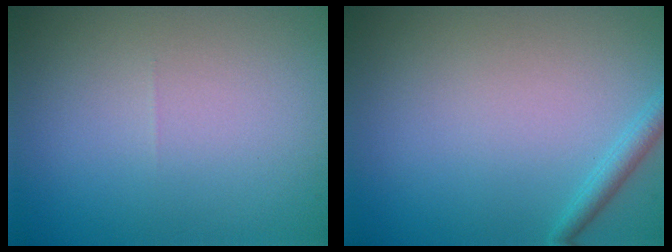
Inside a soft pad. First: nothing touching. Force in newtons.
{"total": 1.4, "press": 1.4, "slide": 0.1}